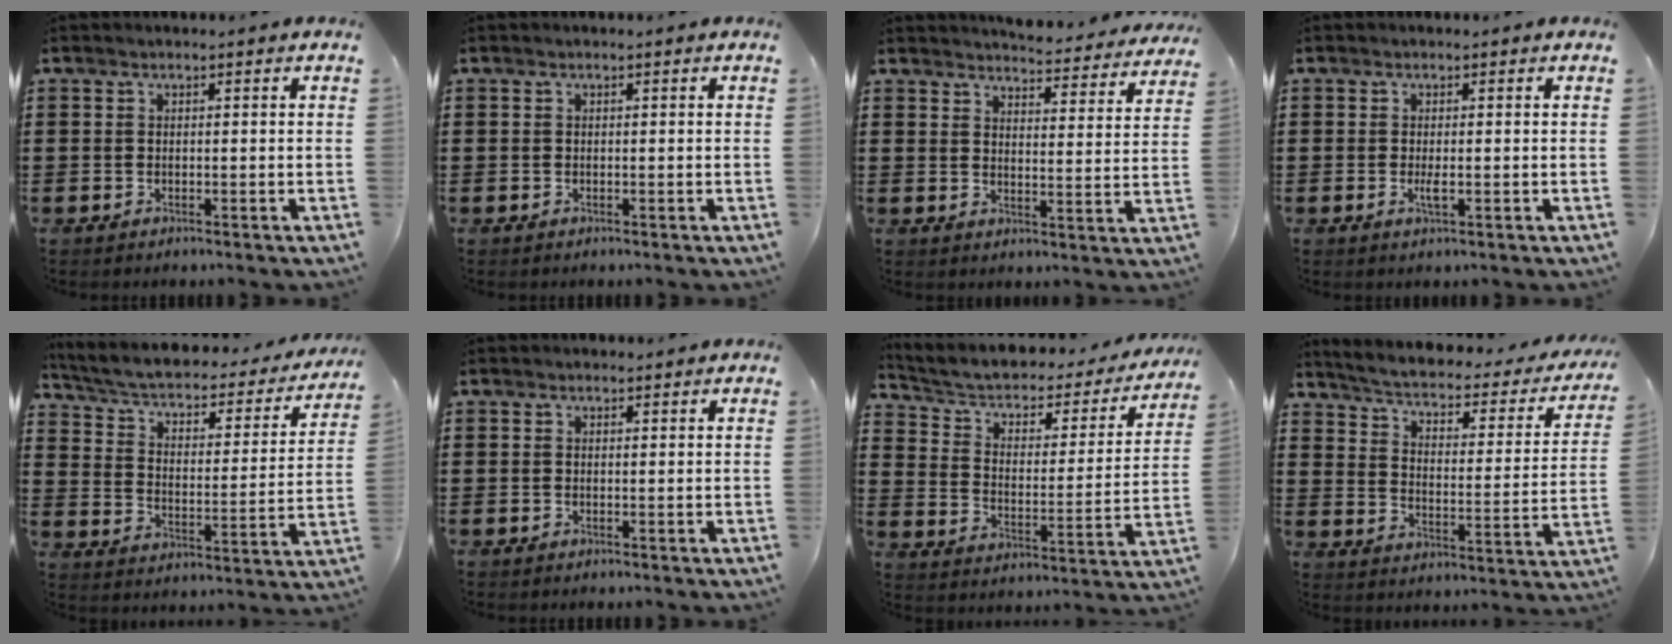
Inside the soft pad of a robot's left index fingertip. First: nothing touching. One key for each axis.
{"total": 0.0}
{"total": 4.6, "fx": 4.6, "fy": -0.2, "fz": 0.6, "tx": -0.015, "ty": -0.038, "tz": 0.075}
{"total": 1.7, "fx": -0.1, "fy": 0.4, "fz": 1.6, "tx": -0.038, "ty": -0.005, "tz": -0.004}
{"total": 3.7, "fx": 2.4, "fy": 1.6, "fz": 2.3, "tx": -0.058, "ty": -0.022, "tz": 0.033}
{"total": 0.5, "fx": 0.5, "fy": 0.2, "fz": 0.0, "tx": -0.001, "ty": 0.002, "tz": 0.010}
{"total": 4.2, "fx": 2.7, "fy": 2.3, "fz": 2.2, "tx": -0.060, "ty": -0.022, "tz": 0.037}
{"total": 2.6, "fx": 1.7, "fy": 0.6, "fz": 1.8, "tx": -0.049, "ty": -0.024, "tz": 0.017}